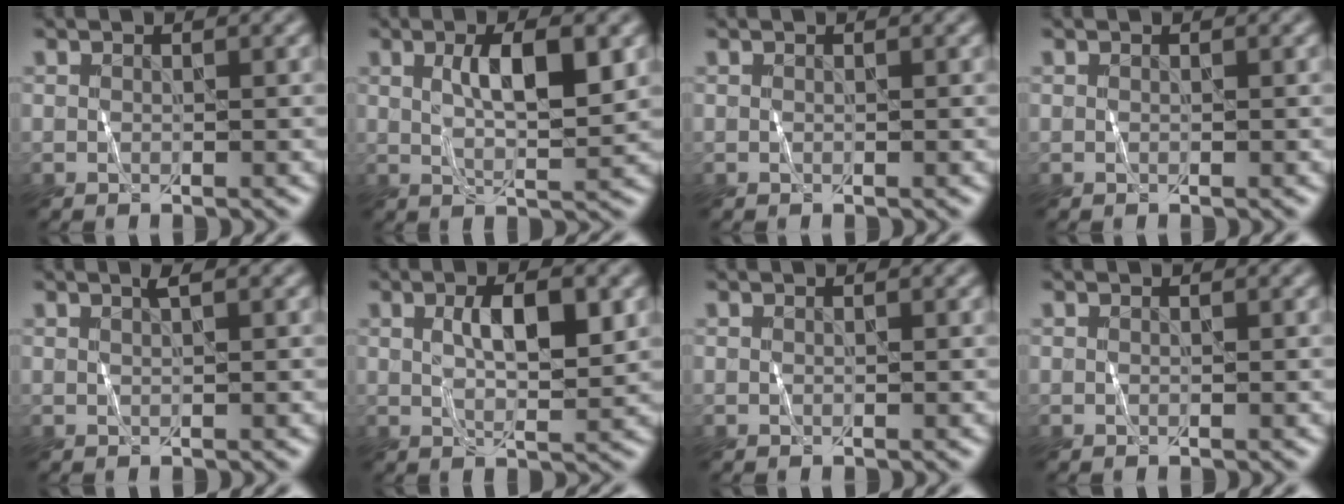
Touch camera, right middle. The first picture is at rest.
{"total": 5.0, "force": [1.6, 1.3, 4.6], "torque": [-0.081, 0.002, 0.028]}
{"total": 0.0}
{"total": 0.0}
{"total": 0.8, "force": [0.5, 0.0, 0.7], "torque": [-0.013, 0.001, 0.006]}
{"total": 4.5, "force": [1.4, 1.4, 4.1], "torque": [-0.076, 0.002, 0.025]}
{"total": 0.0}
{"total": 0.0}